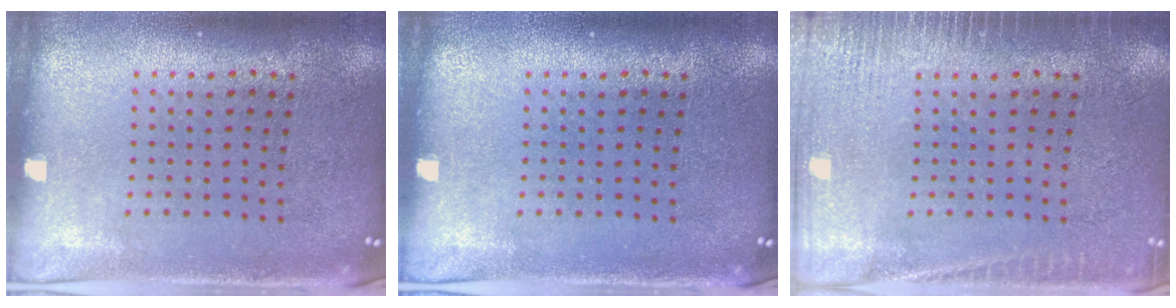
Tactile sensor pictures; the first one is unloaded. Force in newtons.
{"total": 0.0}
{"total": 2.9, "press": 2.9, "slide": 0.4}